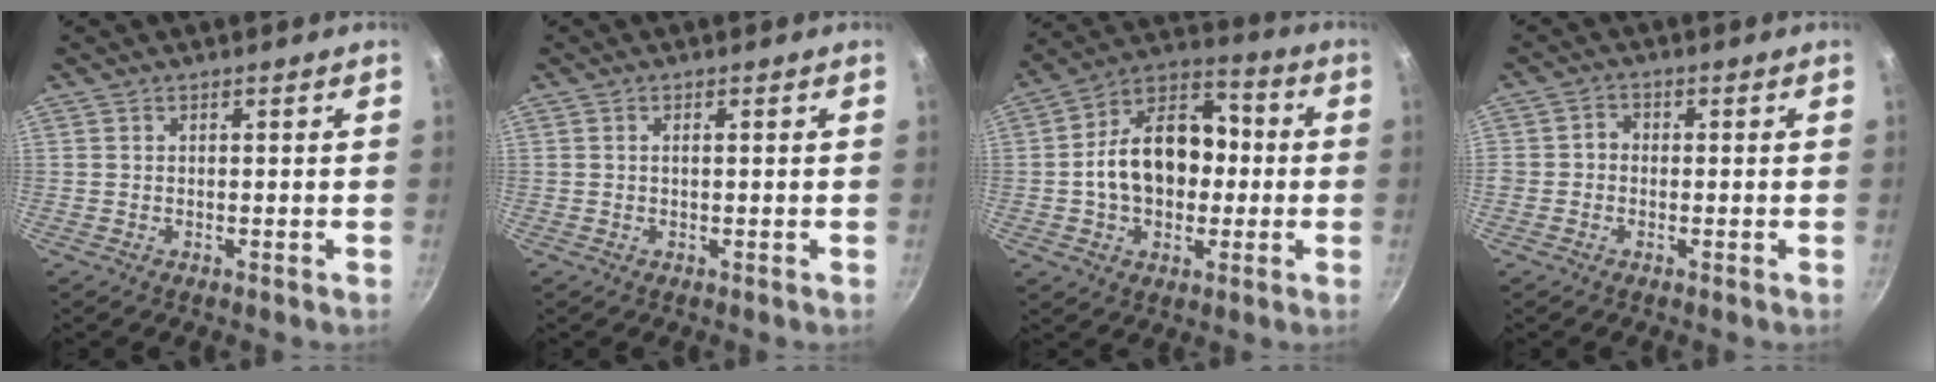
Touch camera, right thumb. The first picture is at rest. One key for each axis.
{"total": 0.7, "fx": 0.1, "fy": 0.2, "fz": 0.6, "tx": -0.014, "ty": 0.003, "tz": 0.001}
{"total": 17.2, "fx": -0.4, "fy": 11.6, "fz": 12.6, "tx": -0.174, "ty": 0.036, "tz": -0.014}
{"total": 2.6, "fx": -0.4, "fy": 2.3, "fz": 1.1, "tx": 0.000, "ty": 0.010, "tz": -0.013}